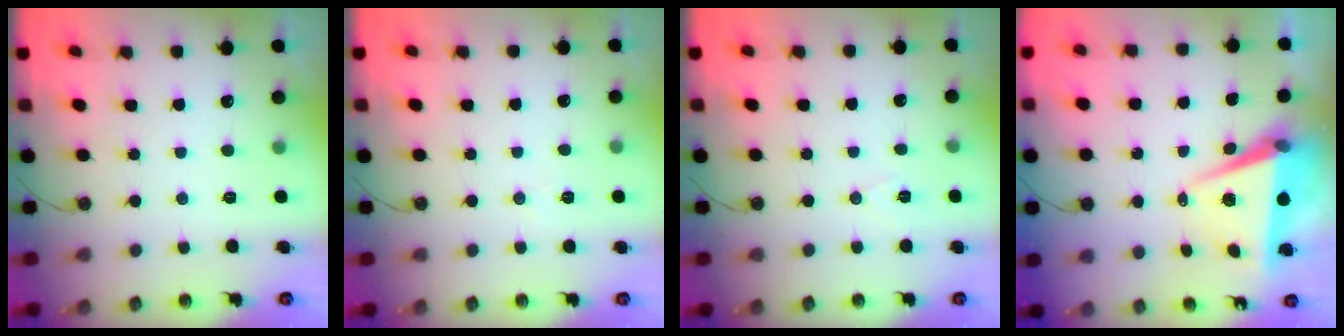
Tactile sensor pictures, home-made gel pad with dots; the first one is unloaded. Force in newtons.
{"total": 4.9, "press": 2.2, "slide": 4.4}
{"total": 6.3, "press": 4.4, "slide": 4.5}
{"total": 7.3, "press": 6.1, "slide": 4.1}